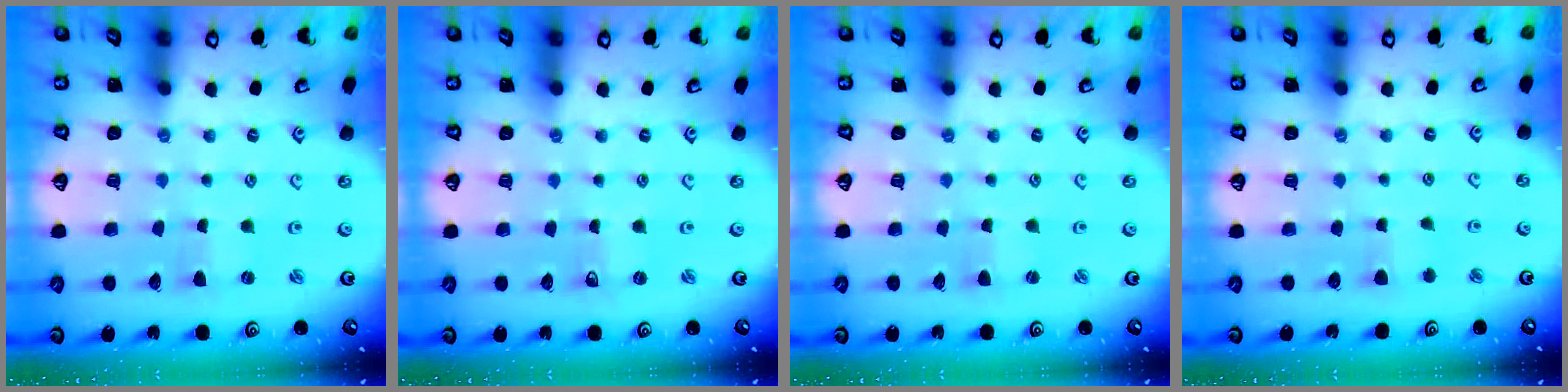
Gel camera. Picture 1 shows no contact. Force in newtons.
{"total": 0.0}
{"total": 1.6, "press": 1.5, "slide": 0.3}
{"total": 2.9, "press": 2.9, "slide": 0.5}